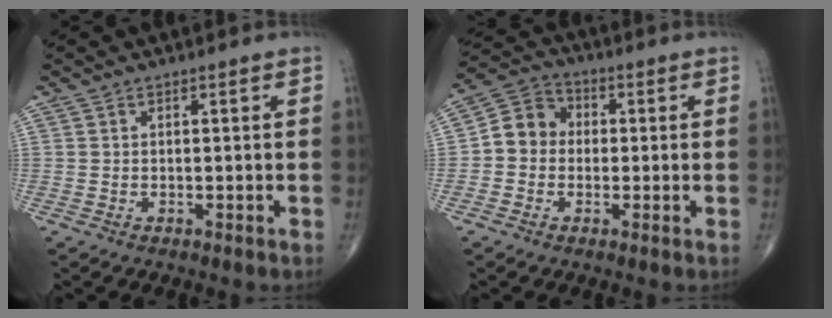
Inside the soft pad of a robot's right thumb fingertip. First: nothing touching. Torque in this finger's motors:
{"motor_torque": [0.98, 0.92, 0.38, -0.24, 0.00]}